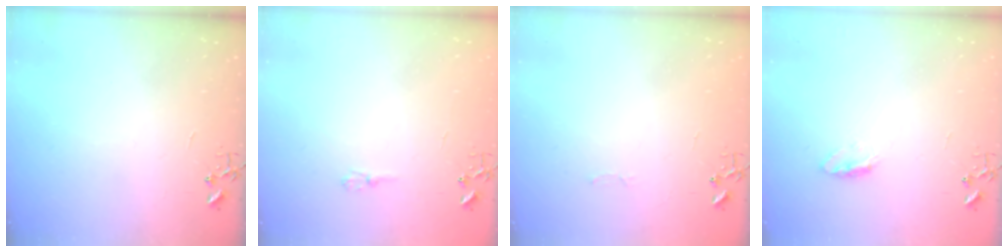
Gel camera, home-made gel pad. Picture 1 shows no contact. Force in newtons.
{"total": 4.8, "press": 4.8, "slide": 0.5}
{"total": 2.5, "press": 2.5, "slide": 0.4}
{"total": 5.0, "press": 5.0, "slide": 0.7}